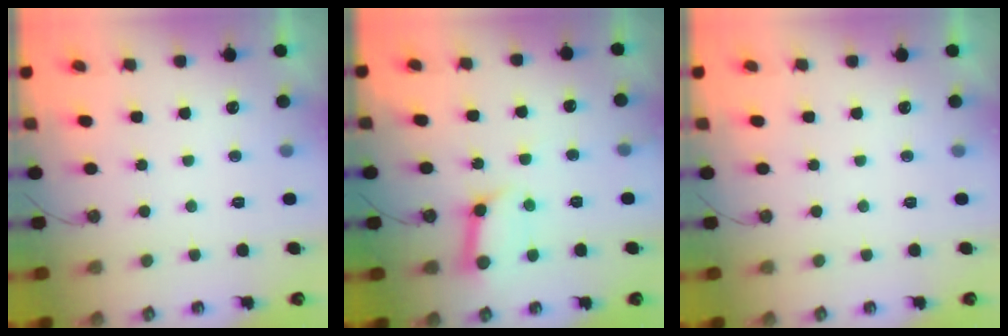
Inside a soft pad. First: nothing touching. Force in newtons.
{"total": 11.1, "press": 11.0, "slide": 1.2}
{"total": 0.0}